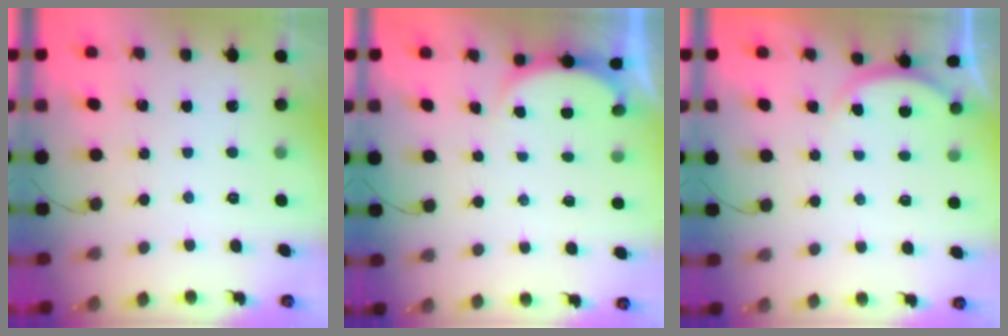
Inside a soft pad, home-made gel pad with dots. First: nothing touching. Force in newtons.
{"total": 2.6, "press": 2.6, "slide": 0.6}
{"total": 2.8, "press": 2.8, "slide": 0.6}